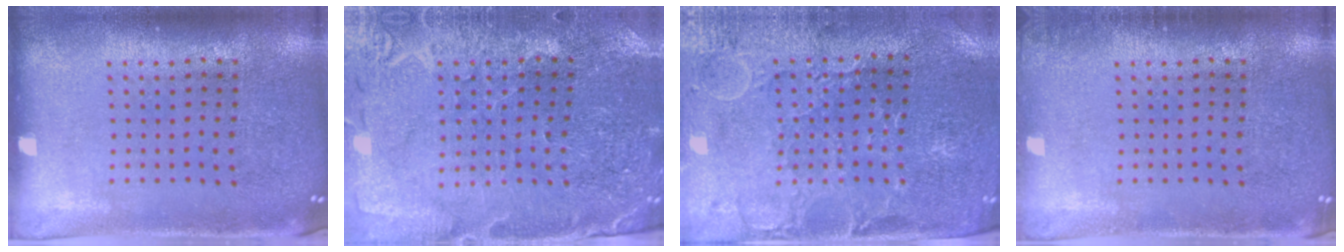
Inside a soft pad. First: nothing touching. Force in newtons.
{"total": 1.0, "press": 1.0, "slide": 0.2}
{"total": 0.8, "press": 0.7, "slide": 0.4}
{"total": 0.7, "press": 0.6, "slide": 0.2}